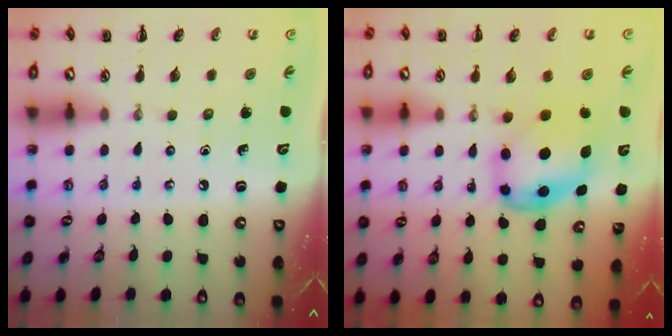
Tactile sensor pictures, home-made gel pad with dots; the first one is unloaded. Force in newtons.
{"total": 5.9, "press": 5.9, "slide": 0.9}